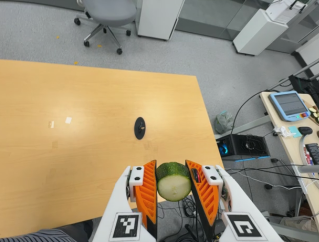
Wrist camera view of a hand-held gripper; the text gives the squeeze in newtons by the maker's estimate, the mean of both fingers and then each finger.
{"total": 10.8, "left": 9.9, "right": 11.8}